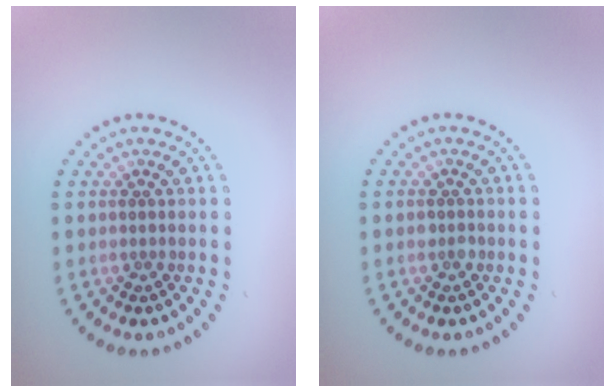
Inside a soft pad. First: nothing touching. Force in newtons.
{"total": 1.0, "press": 0.9, "slide": 0.3}